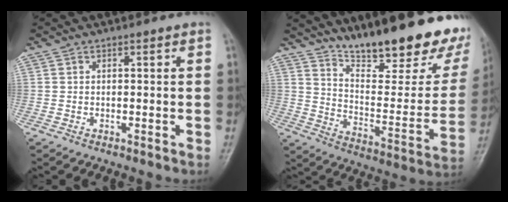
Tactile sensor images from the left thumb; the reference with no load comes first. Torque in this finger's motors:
{"motor_torque": [2.17, 1.57, 1.41, -1.36, 0.10]}